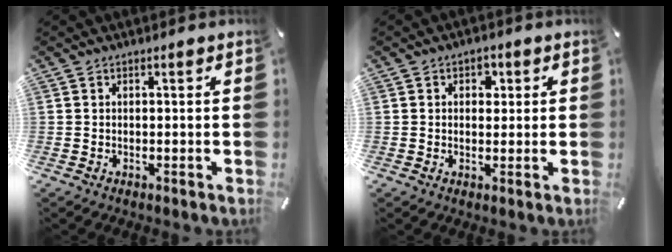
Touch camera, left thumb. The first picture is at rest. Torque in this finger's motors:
{"motor_torque": [0.15, -0.23, -0.03, 0.03, 0.00]}